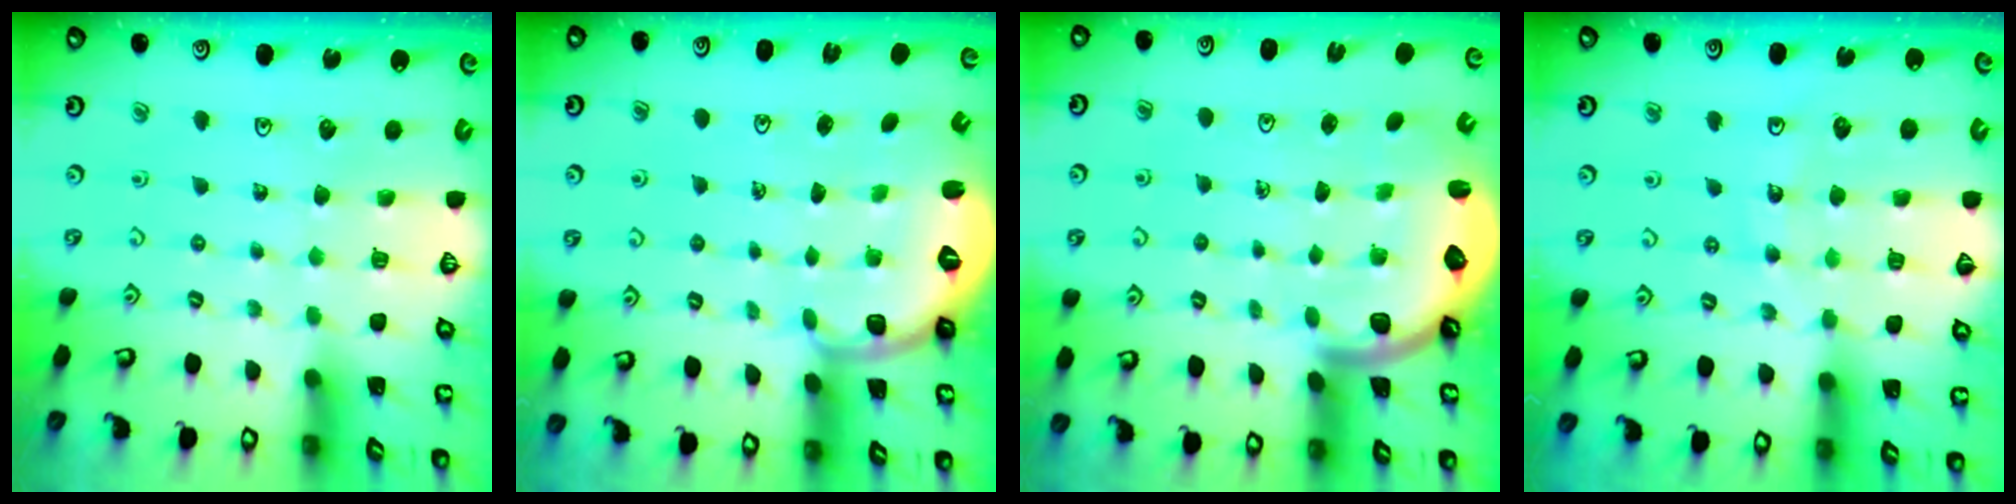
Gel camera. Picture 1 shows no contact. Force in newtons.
{"total": 2.4, "press": 1.8, "slide": 1.6}
{"total": 2.8, "press": 2.8, "slide": 0.5}
{"total": 11.2, "press": 10.7, "slide": 3.2}